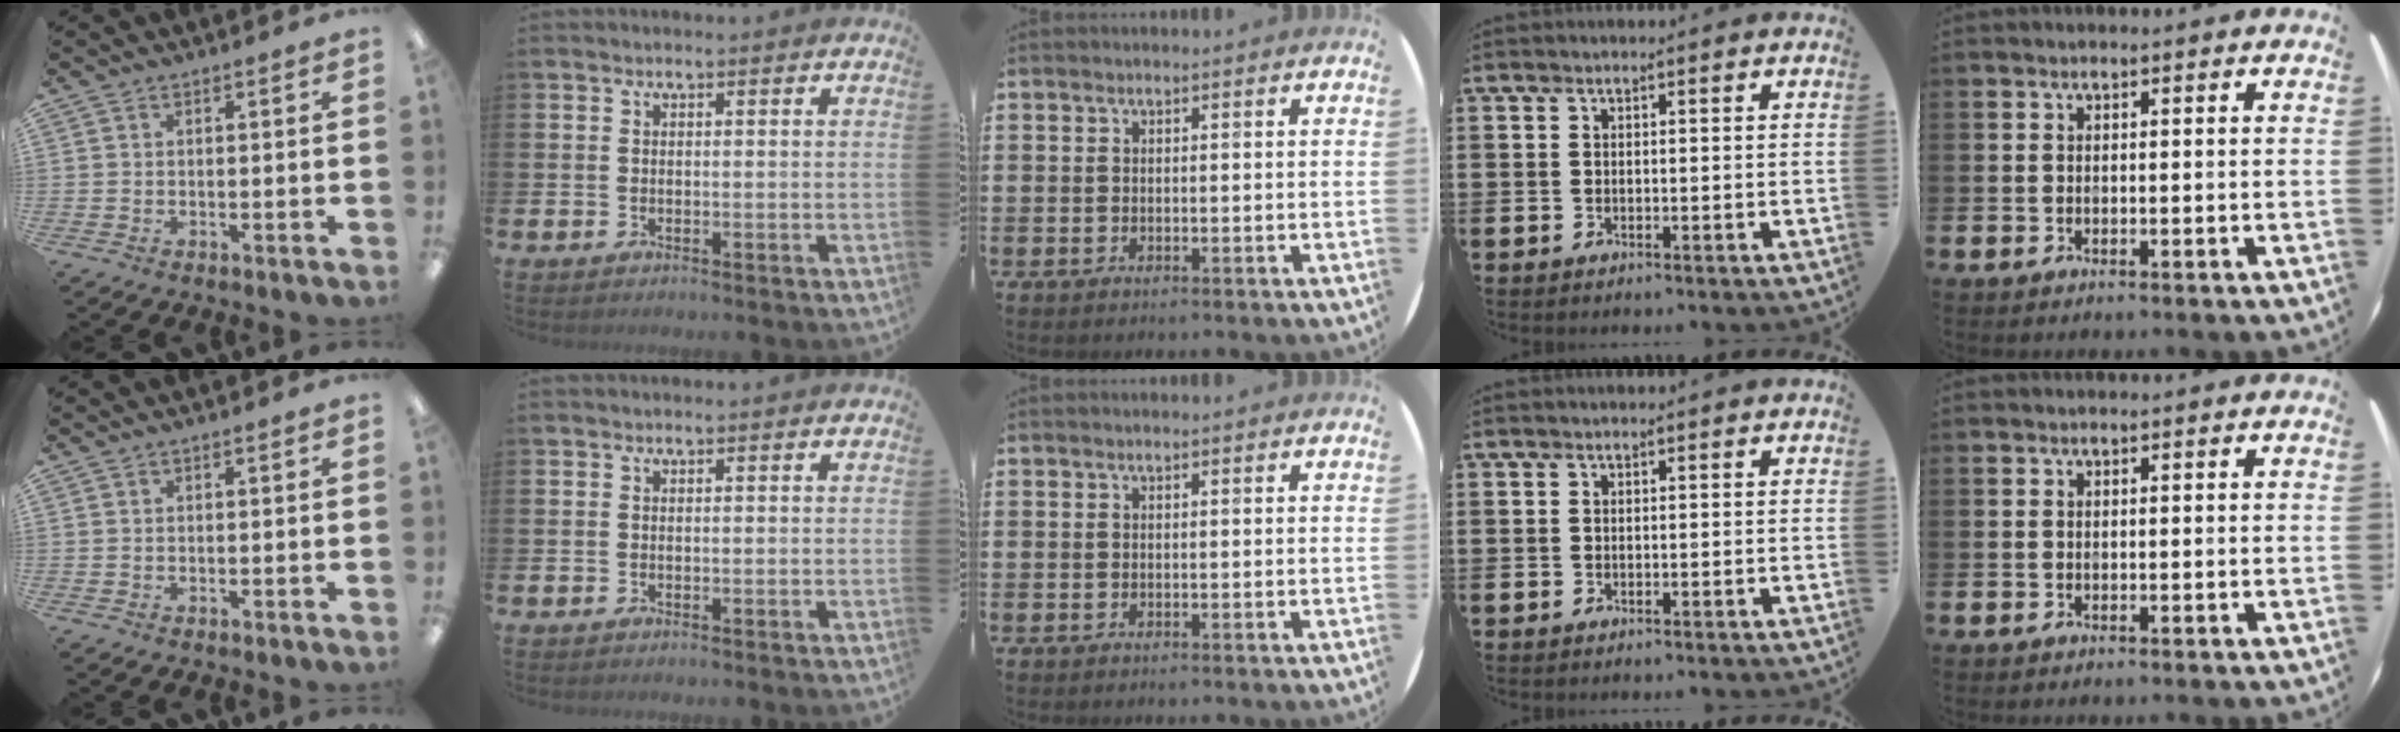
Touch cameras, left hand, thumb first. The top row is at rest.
{}